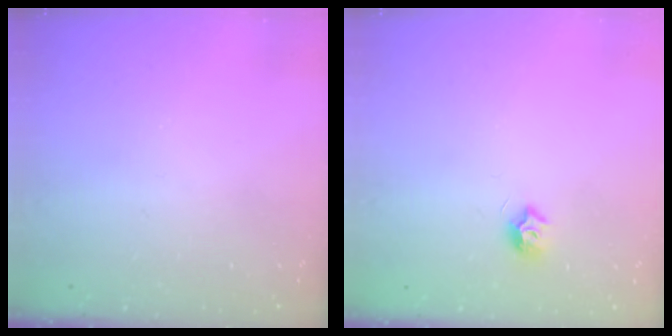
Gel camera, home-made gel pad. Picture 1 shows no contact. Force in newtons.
{"total": 7.4, "press": 7.4, "slide": 0.6}